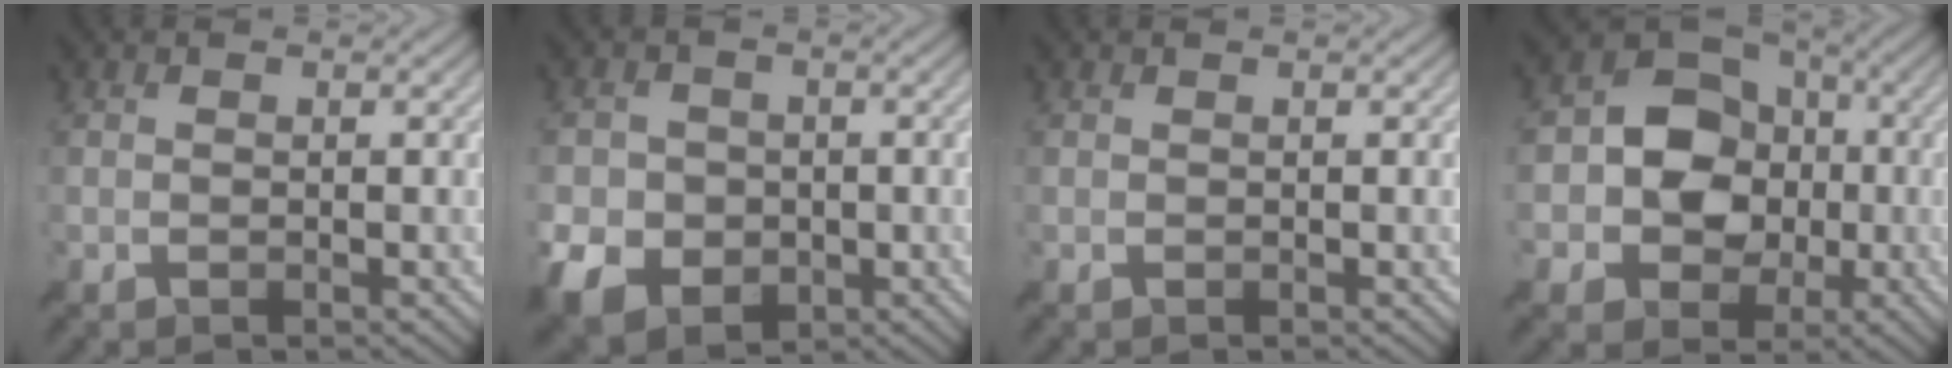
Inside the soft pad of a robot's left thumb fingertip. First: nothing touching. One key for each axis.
{"total": 7.9, "fx": -2.6, "fy": 6.5, "fz": 3.6, "tx": -0.097, "ty": -0.027, "tz": -0.059}
{"total": 0.0}
{"total": 10.4, "fx": -0.9, "fy": 8.8, "fz": 5.5, "tx": -0.087, "ty": -0.004, "tz": -0.038}